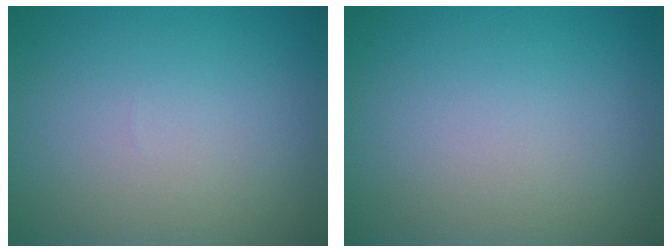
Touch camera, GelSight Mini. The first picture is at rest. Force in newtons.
{"total": 0.0}